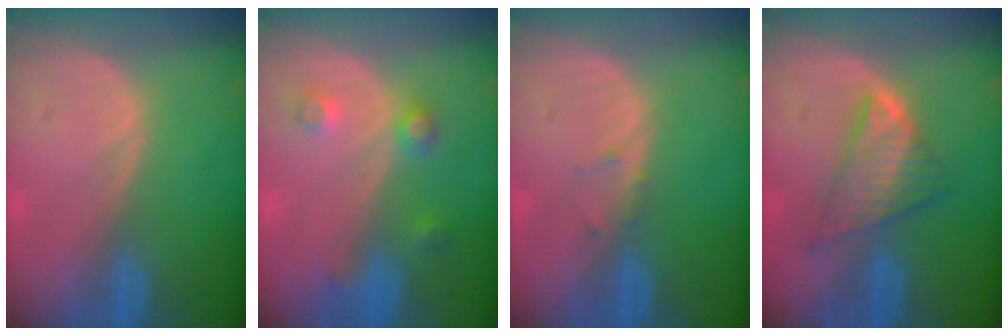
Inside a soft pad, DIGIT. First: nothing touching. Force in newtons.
{"total": 3.4, "press": 3.2, "slide": 1.1}
{"total": 0.8, "press": 0.8, "slide": 0.2}
{"total": 5.9, "press": 5.9, "slide": 0.1}